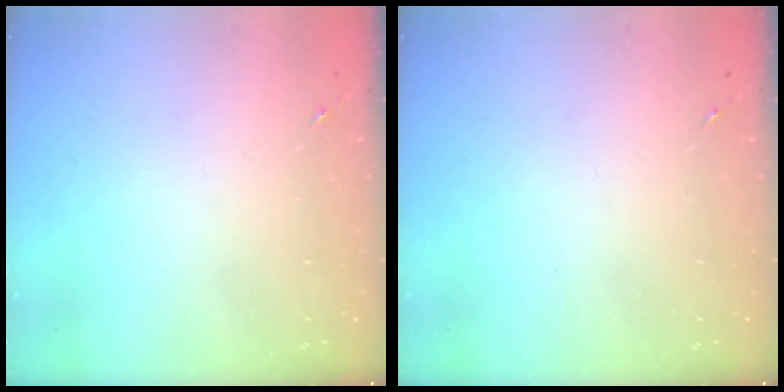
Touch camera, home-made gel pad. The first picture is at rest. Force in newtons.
{"total": 0.0}